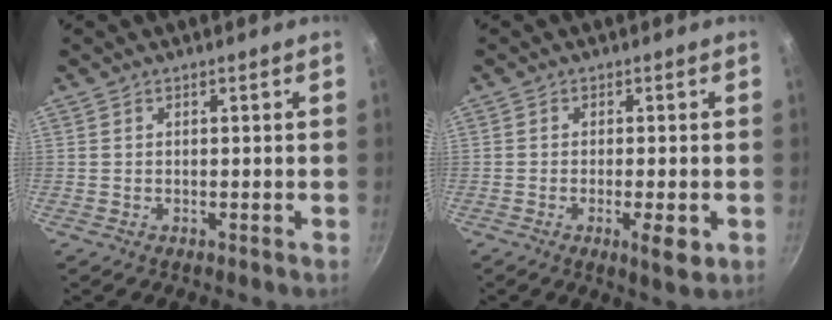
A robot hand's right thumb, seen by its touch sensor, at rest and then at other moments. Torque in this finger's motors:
{"motor_torque": [-0.57, 0.48, -0.24, 0.01, -0.02]}